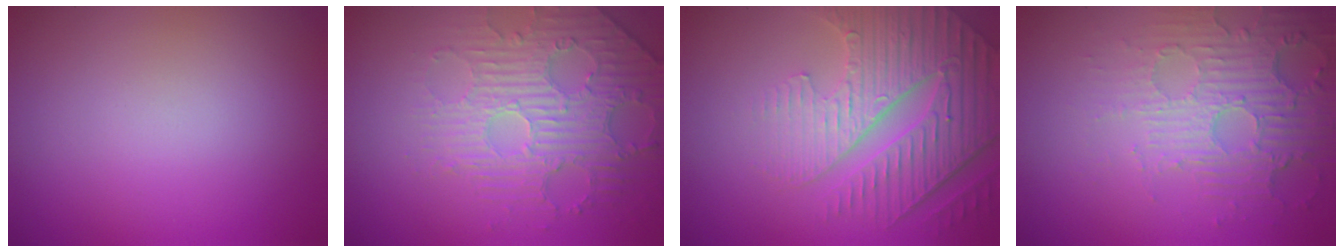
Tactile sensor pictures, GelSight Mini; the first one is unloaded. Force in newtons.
{"total": 4.8, "press": 3.8, "slide": 3.0}
{"total": 6.6, "press": 5.2, "slide": 4.1}
{"total": 5.6, "press": 3.6, "slide": 4.4}